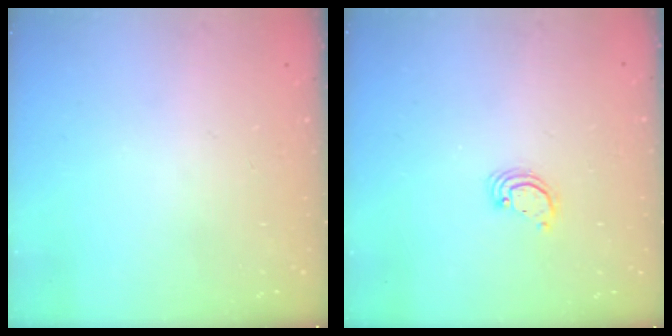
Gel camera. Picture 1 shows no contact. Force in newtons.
{"total": 2.6, "press": 2.6, "slide": 0.2}